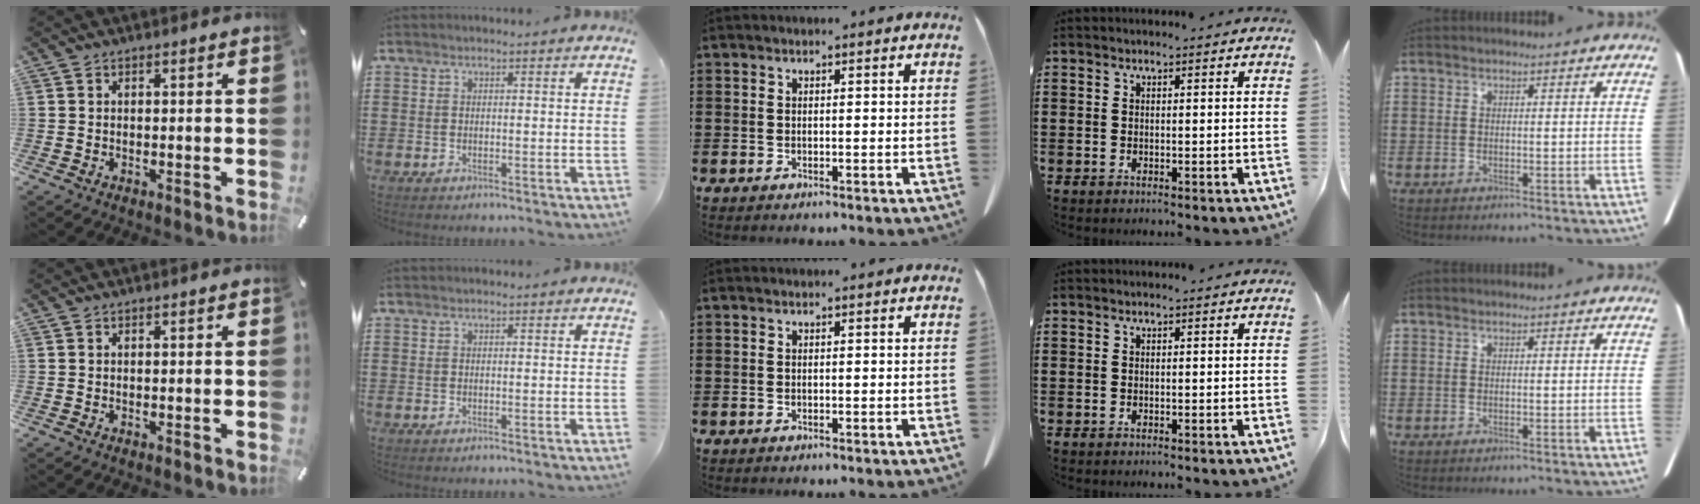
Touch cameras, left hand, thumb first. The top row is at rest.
{}